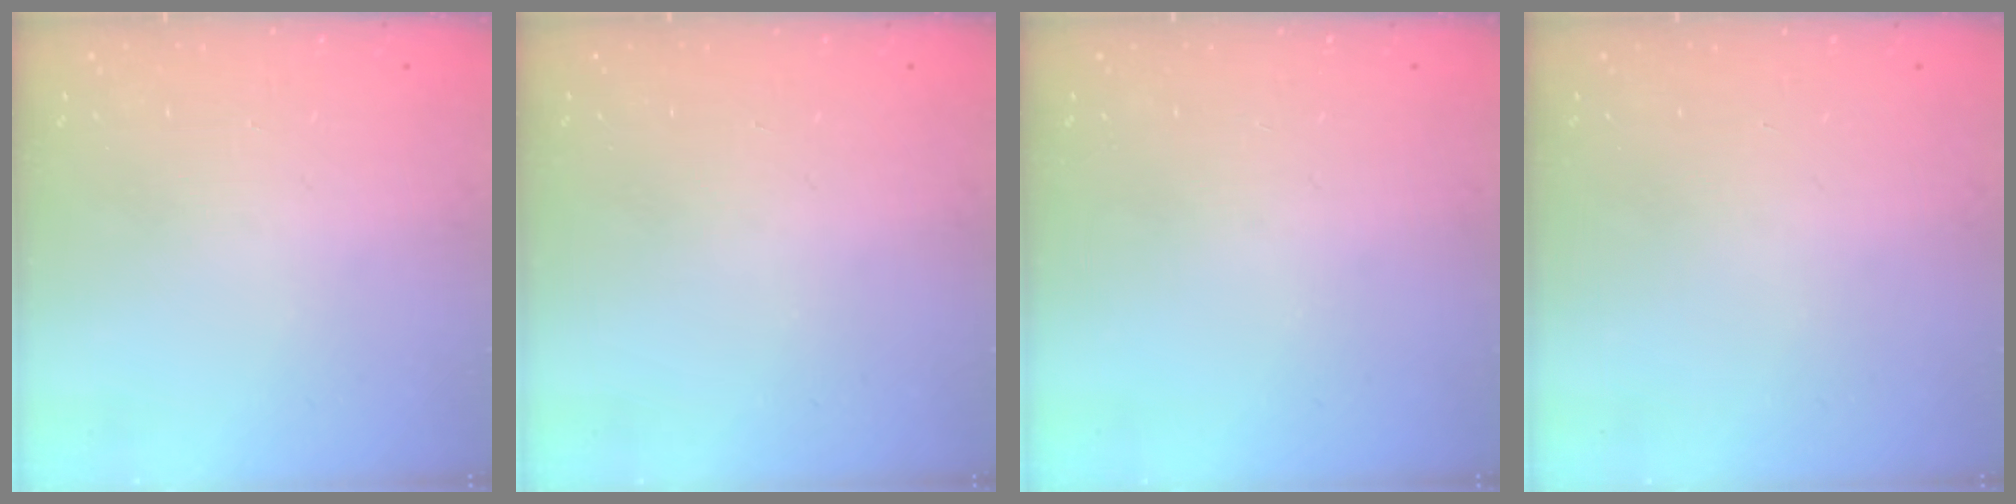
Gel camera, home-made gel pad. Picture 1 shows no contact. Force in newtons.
{"total": 0.0}
{"total": 0.0}
{"total": 0.0}